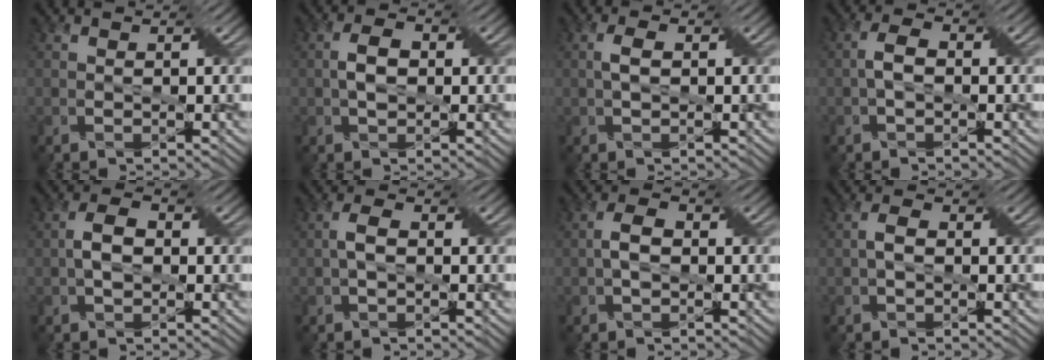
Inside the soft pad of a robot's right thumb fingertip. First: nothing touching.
{"total": 3.2, "force": [-0.1, 2.0, 2.5], "torque": [-0.055, 0.003, -0.003]}
{"total": 1.9, "force": [0.1, 0.9, 1.6], "torque": [-0.038, 0.006, 0.002]}
{"total": 2.6, "force": [-0.5, 1.4, 2.2], "torque": [-0.047, 0.007, -0.012]}
{"total": 3.4, "force": [-0.4, 2.1, 2.7], "torque": [-0.058, 0.005, -0.010]}
{"total": 2.2, "force": [-0.3, 1.1, 1.9], "torque": [-0.044, 0.008, -0.007]}
{"total": 2.9, "force": [-0.5, 1.7, 2.3], "torque": [-0.049, 0.006, -0.011]}
{"total": 1.9, "force": [-0.3, 1.0, 1.5], "torque": [-0.034, 0.007, -0.009]}